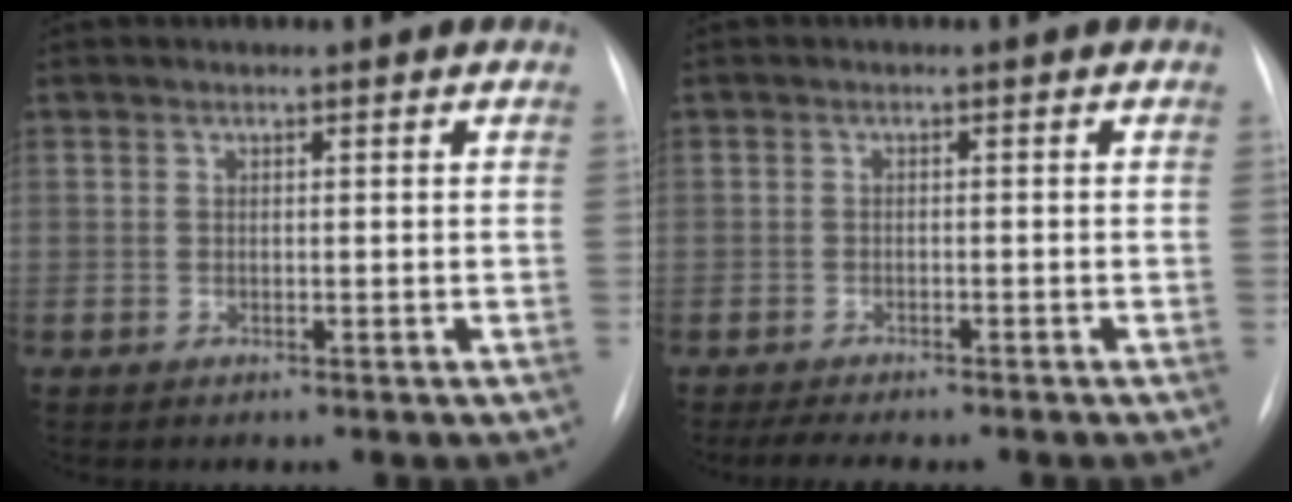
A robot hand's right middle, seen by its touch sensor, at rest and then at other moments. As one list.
[{"total": 5.4, "force": [-4.5, 1.3, 2.6], "torque": [-0.038, -0.009, -0.064]}]